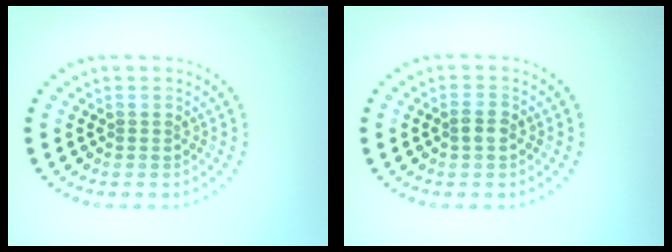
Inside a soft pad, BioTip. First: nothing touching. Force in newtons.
{"total": 1.4, "press": 1.3, "slide": 0.3}